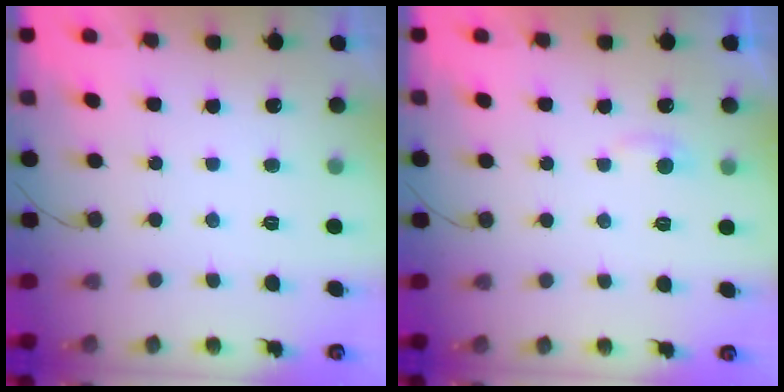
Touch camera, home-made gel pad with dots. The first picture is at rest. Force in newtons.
{"total": 2.7, "press": 2.7, "slide": 0.2}